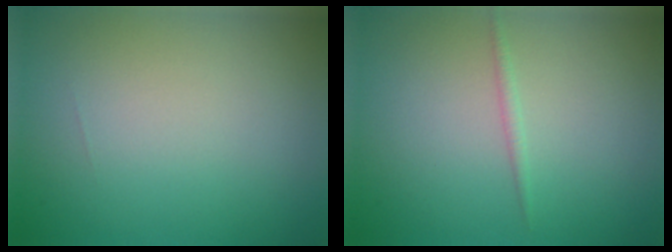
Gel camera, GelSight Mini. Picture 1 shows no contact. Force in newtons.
{"total": 0.7, "press": 0.7, "slide": 0.0}